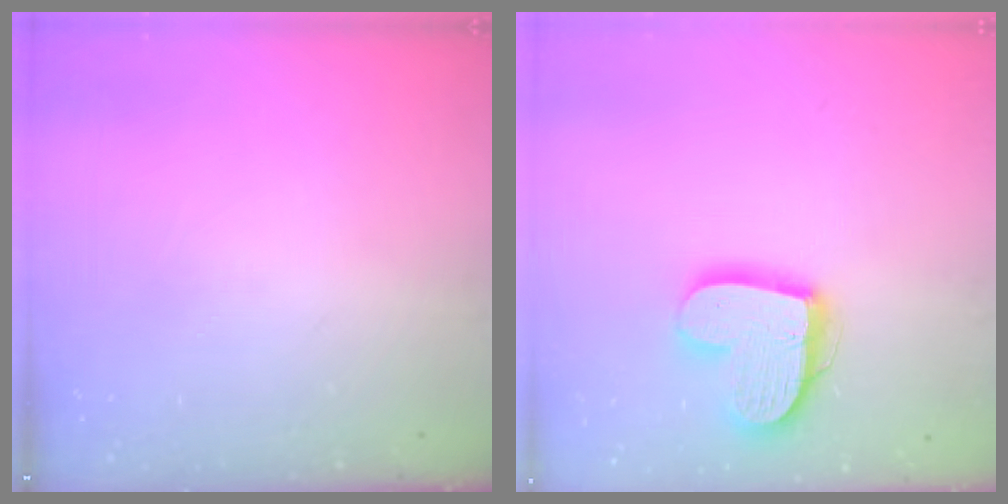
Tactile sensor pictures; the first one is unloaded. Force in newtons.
{"total": 15.6, "press": 15.5, "slide": 1.4}